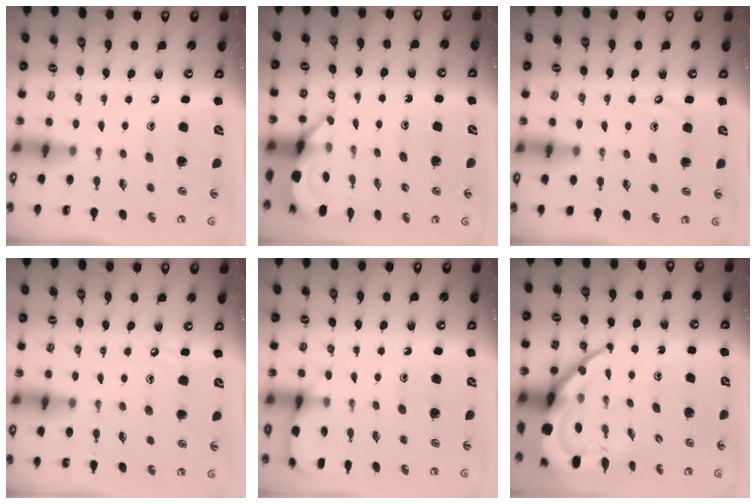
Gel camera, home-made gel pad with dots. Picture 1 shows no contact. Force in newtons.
{"total": 5.0, "press": 5.0, "slide": 0.6}
{"total": 4.2, "press": 4.2, "slide": 0.6}
{"total": 3.9, "press": 3.9, "slide": 0.5}
{"total": 5.7, "press": 5.7, "slide": 0.4}
{"total": 15.1, "press": 15.0, "slide": 1.7}